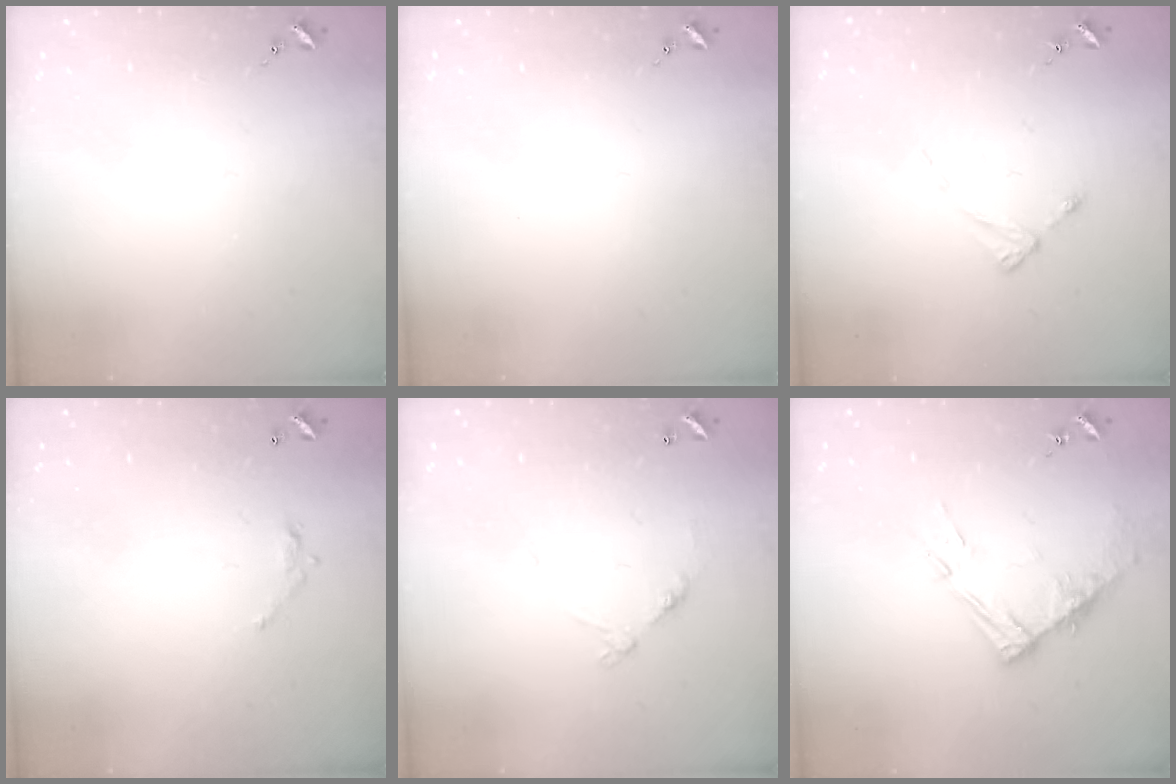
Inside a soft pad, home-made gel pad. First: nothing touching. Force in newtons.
{"total": 0.0}
{"total": 2.4, "press": 2.4, "slide": 0.3}
{"total": 4.8, "press": 4.8, "slide": 0.3}
{"total": 6.7, "press": 6.6, "slide": 0.5}
{"total": 10.1, "press": 10.0, "slide": 1.1}